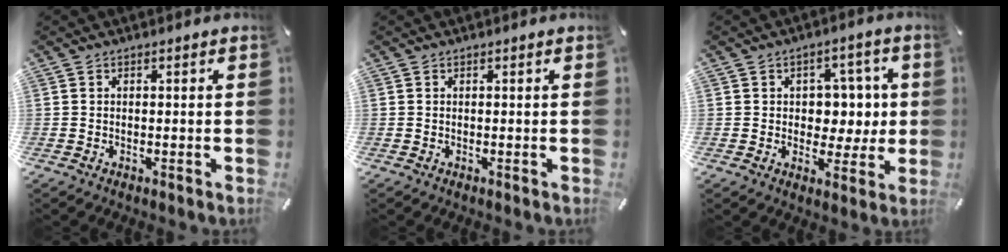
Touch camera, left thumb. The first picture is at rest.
{"total": 0.0}
{"total": 7.5, "force": [1.0, 6.4, 3.6], "torque": [-0.041, -0.001, 0.016]}